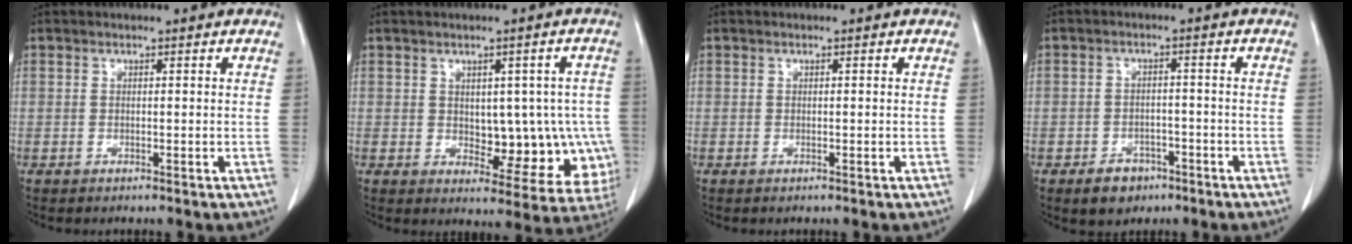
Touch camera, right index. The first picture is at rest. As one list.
[{"total": 14.0, "force": [-1.8, 8.2, 11.3], "torque": [-0.129, 0.023, -0.001]}, {"total": 0.5, "force": [-0.2, 0.3, 0.4], "torque": [-0.011, -0.001, -0.003]}, {"total": 5.4, "force": [-3.3, 3.7, 2.1], "torque": [-0.034, 0.005, -0.044]}]